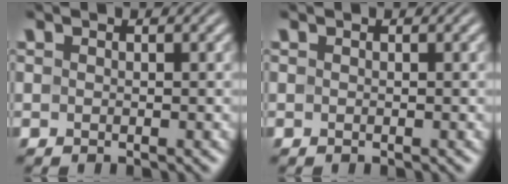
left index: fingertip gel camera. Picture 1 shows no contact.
{"total": 0.0}